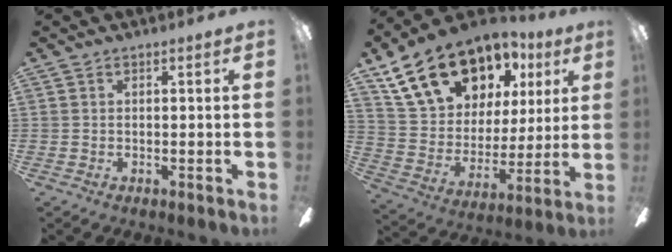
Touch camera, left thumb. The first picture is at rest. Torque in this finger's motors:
{"motor_torque": [1.47, 1.70, 1.47, -1.30, 0.19]}